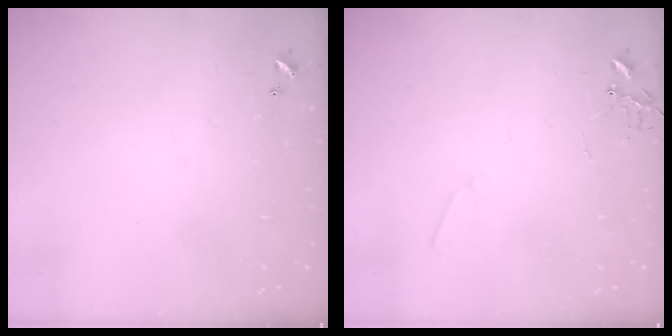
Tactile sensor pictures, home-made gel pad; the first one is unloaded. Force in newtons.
{"total": 4.8, "press": 4.7, "slide": 0.7}